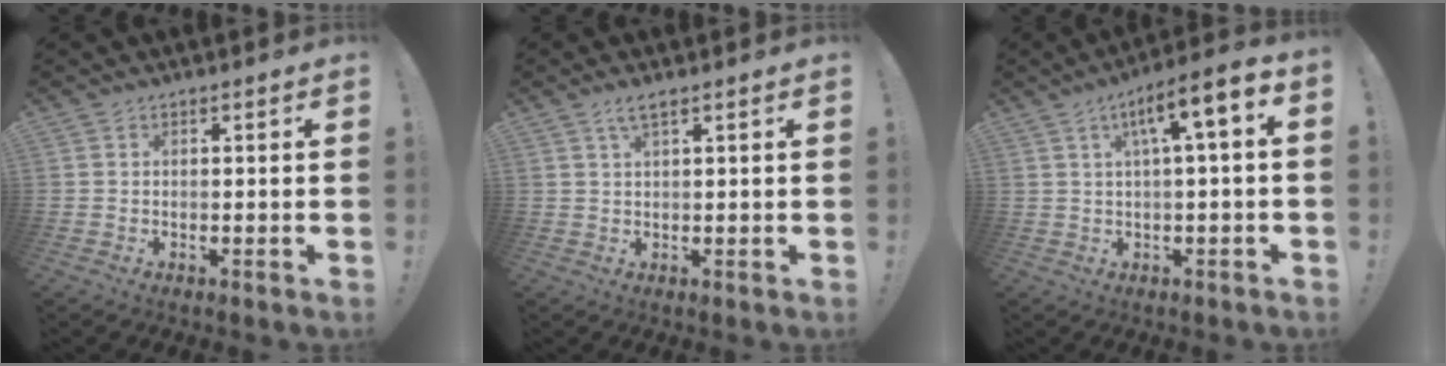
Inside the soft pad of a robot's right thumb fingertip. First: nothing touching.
{"total": 3.0, "force": [1.7, 0.5, 2.3], "torque": [-0.049, 0.000, 0.031]}
{"total": 9.0, "force": [2.1, 1.3, 8.7], "torque": [-0.136, -0.012, 0.031]}